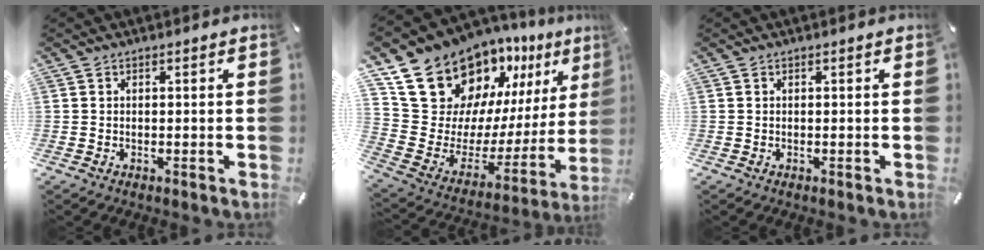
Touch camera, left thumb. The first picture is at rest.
{"total": 19.9, "force": [15.5, 10.6, 6.4], "torque": [-0.104, -0.139, 0.287]}
{"total": 0.0}